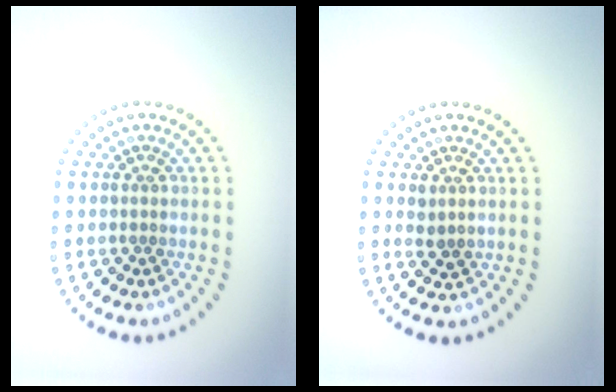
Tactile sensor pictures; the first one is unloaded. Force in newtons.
{"total": 1.1, "press": 1.0, "slide": 0.5}